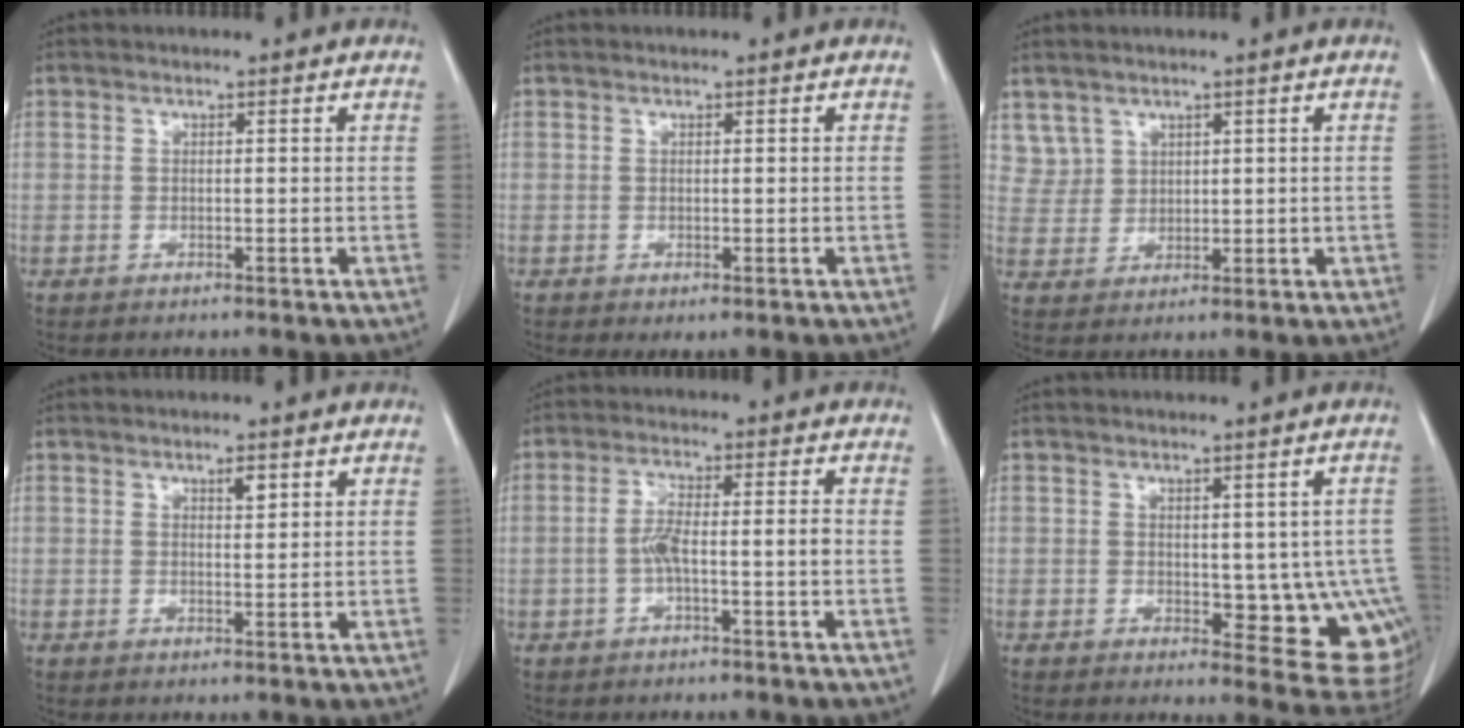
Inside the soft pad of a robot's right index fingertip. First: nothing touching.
{"total": 1.1, "force": [-0.3, 0.6, 0.9], "torque": [-0.014, -0.003, 0.004]}
{"total": 4.2, "force": [2.7, 3.2, -0.3], "torque": [0.016, 0.006, 0.060]}
{"total": 1.5, "force": [0.9, 0.4, 1.1], "torque": [-0.018, -0.003, 0.014]}
{"total": 4.7, "force": [-1.2, 0.6, 4.5], "torque": [-0.088, 0.015, -0.017]}
{"total": 9.7, "force": [-0.6, 4.7, 8.5], "torque": [-0.075, -0.006, 0.004]}